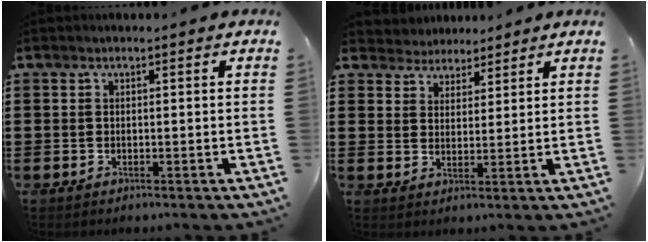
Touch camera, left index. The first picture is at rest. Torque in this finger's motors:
{"motor_torque": [2.14, 0.00, 0.18, 0.02]}